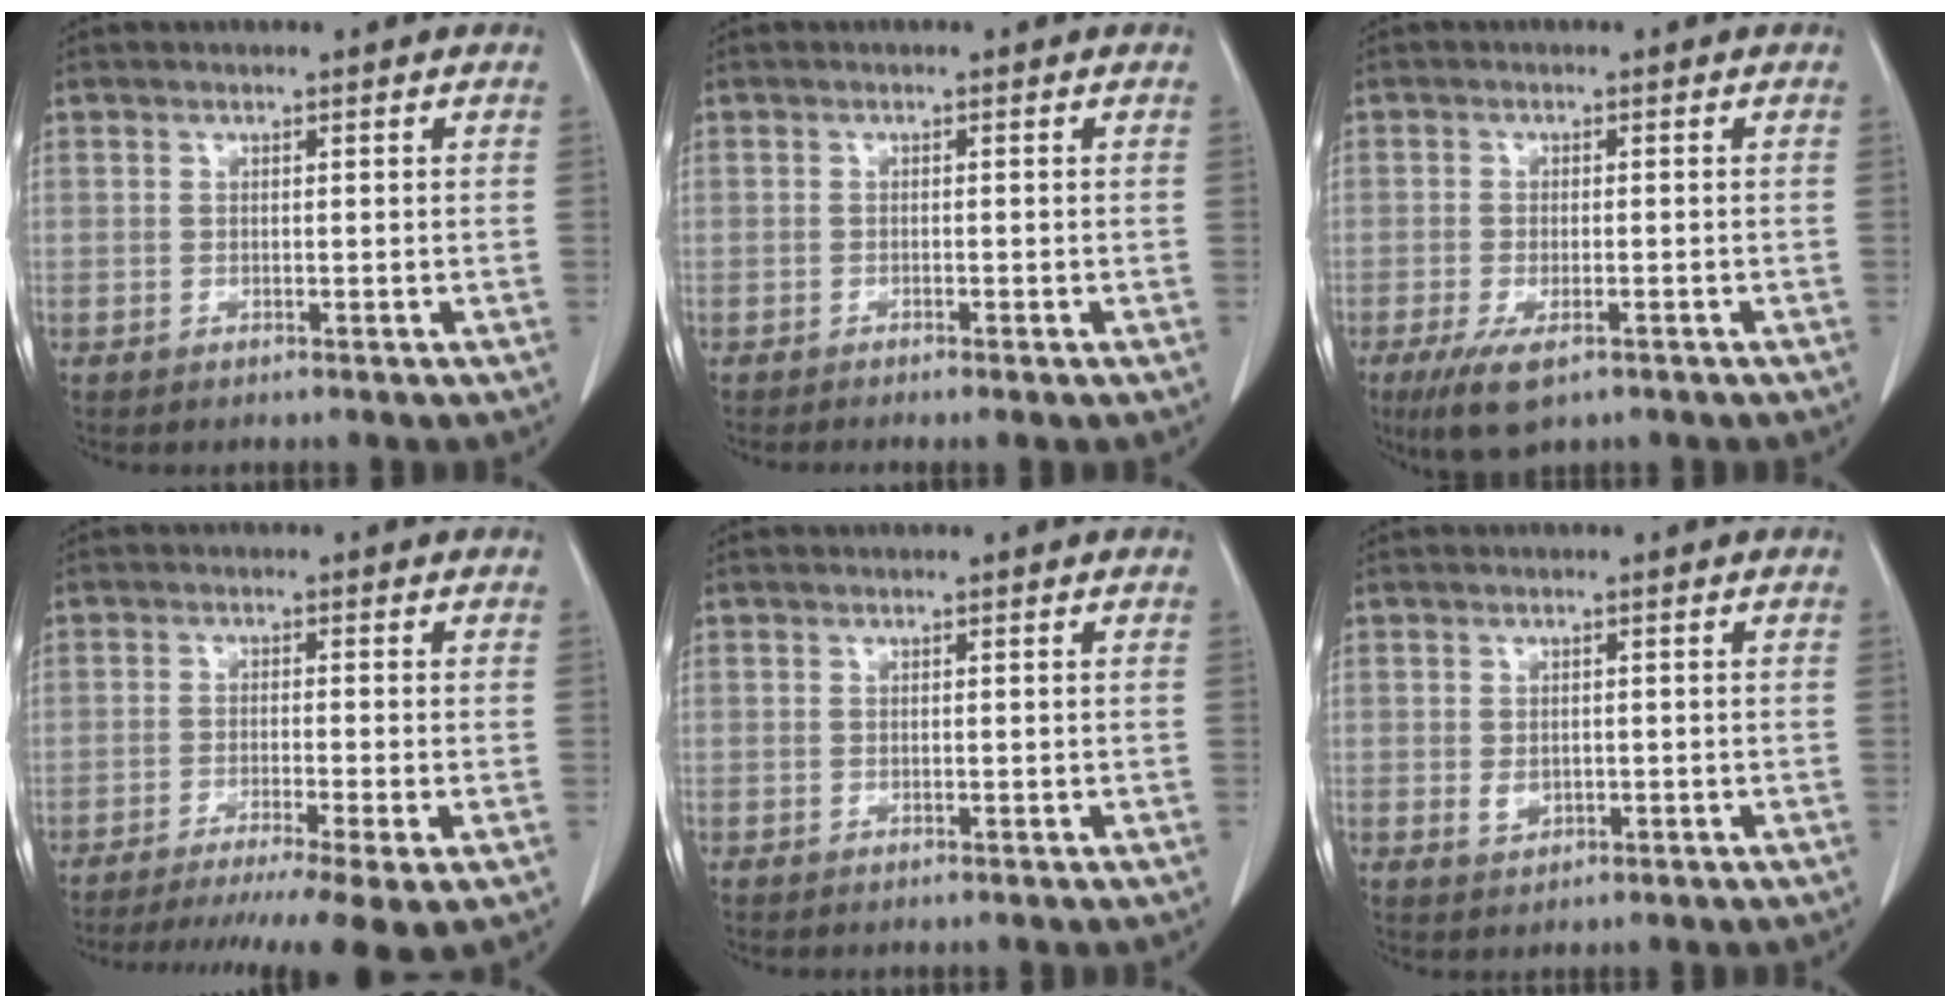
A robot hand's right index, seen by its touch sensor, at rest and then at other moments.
{"total": 1.3, "force": [-1.0, -0.1, 0.8], "torque": [-0.014, -0.001, -0.015]}
{"total": 6.1, "force": [-3.6, 1.9, 4.6], "torque": [-0.082, -0.016, -0.058]}
{"total": 12.2, "force": [-9.1, -0.3, 8.1], "torque": [-0.112, -0.025, -0.142]}
{"total": 0.0}
{"total": 1.9, "force": [-0.3, 1.4, 1.2], "torque": [-0.021, 0.000, 0.001]}